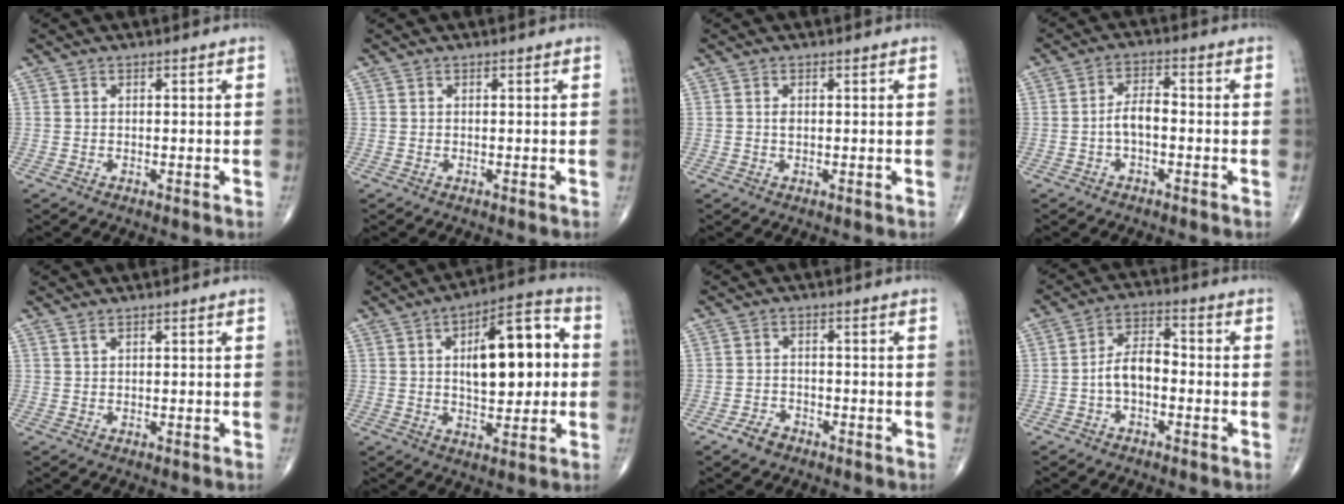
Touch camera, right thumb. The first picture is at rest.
{"total": 0.0}
{"total": 1.1, "force": [0.2, 0.5, 0.9], "torque": [-0.018, -0.001, 0.004]}
{"total": 4.3, "force": [-1.1, 2.1, 3.6], "torque": [-0.060, 0.021, -0.025]}
{"total": 0.7, "force": [0.6, 0.1, 0.4], "torque": [-0.008, 0.001, 0.015]}
{"total": 16.2, "force": [2.1, 7.3, 14.3], "torque": [-0.182, 0.018, 0.029]}
{"total": 3.0, "force": [-2.1, 1.8, 1.1], "torque": [-0.018, 0.012, -0.035]}
{"total": 6.5, "force": [-1.6, 3.7, 5.1], "torque": [-0.082, 0.031, -0.038]}